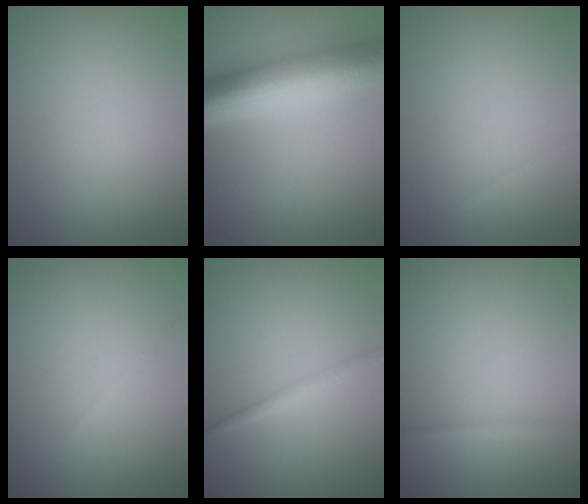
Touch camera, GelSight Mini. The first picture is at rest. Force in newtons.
{"total": 10.4, "press": 10.4, "slide": 0.2}
{"total": 0.7, "press": 0.7, "slide": 0.0}
{"total": 0.6, "press": 0.6, "slide": 0.0}
{"total": 1.7, "press": 1.7, "slide": 0.0}
{"total": 0.9, "press": 0.9, "slide": 0.1}